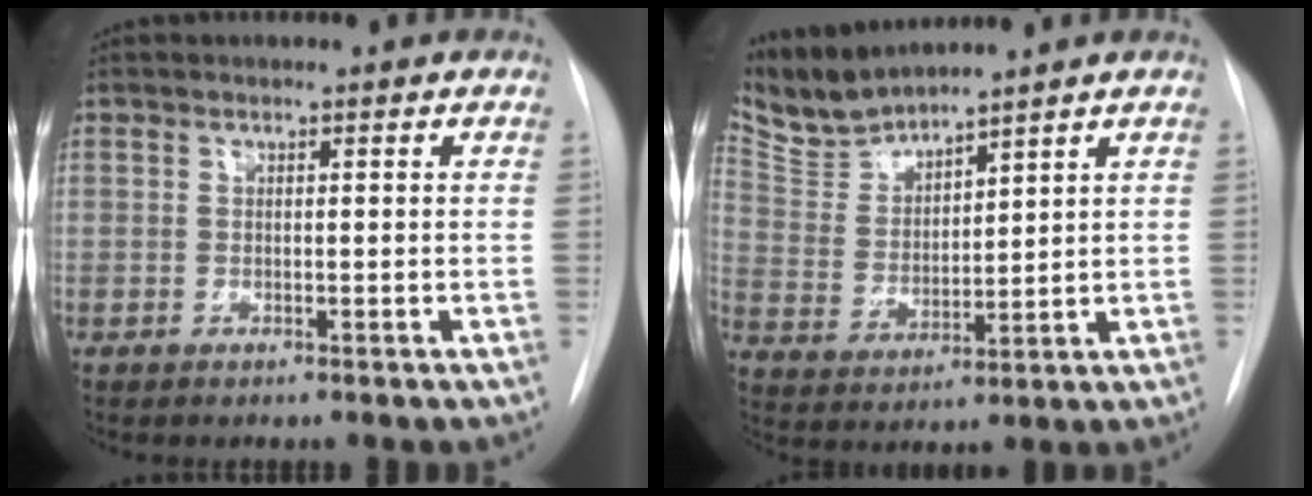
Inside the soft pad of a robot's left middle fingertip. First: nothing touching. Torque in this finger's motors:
{"motor_torque": [0.28, -0.36, -0.05, 0.01]}